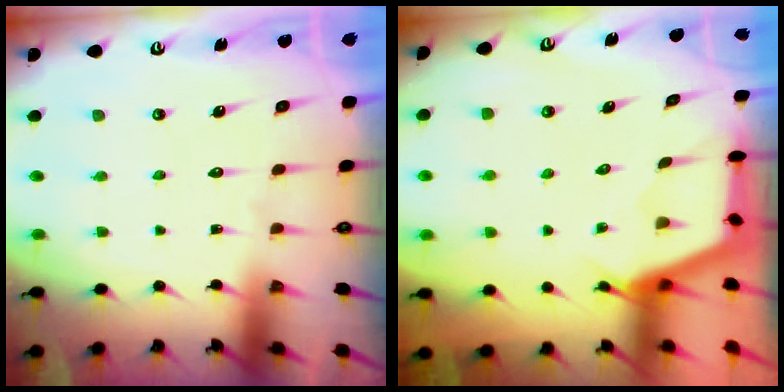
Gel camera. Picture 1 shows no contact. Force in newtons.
{"total": 2.9, "press": 2.8, "slide": 0.4}